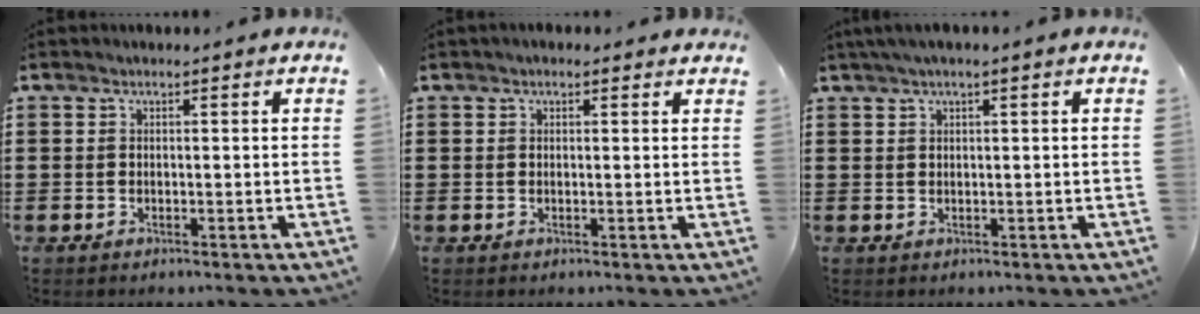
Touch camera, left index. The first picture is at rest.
{"total": 0.9, "force": [0.5, 0.5, 0.6], "torque": [-0.012, 0.006, 0.008]}
{"total": 1.4, "force": [0.5, 0.0, 1.3], "torque": [-0.024, -0.002, 0.010]}